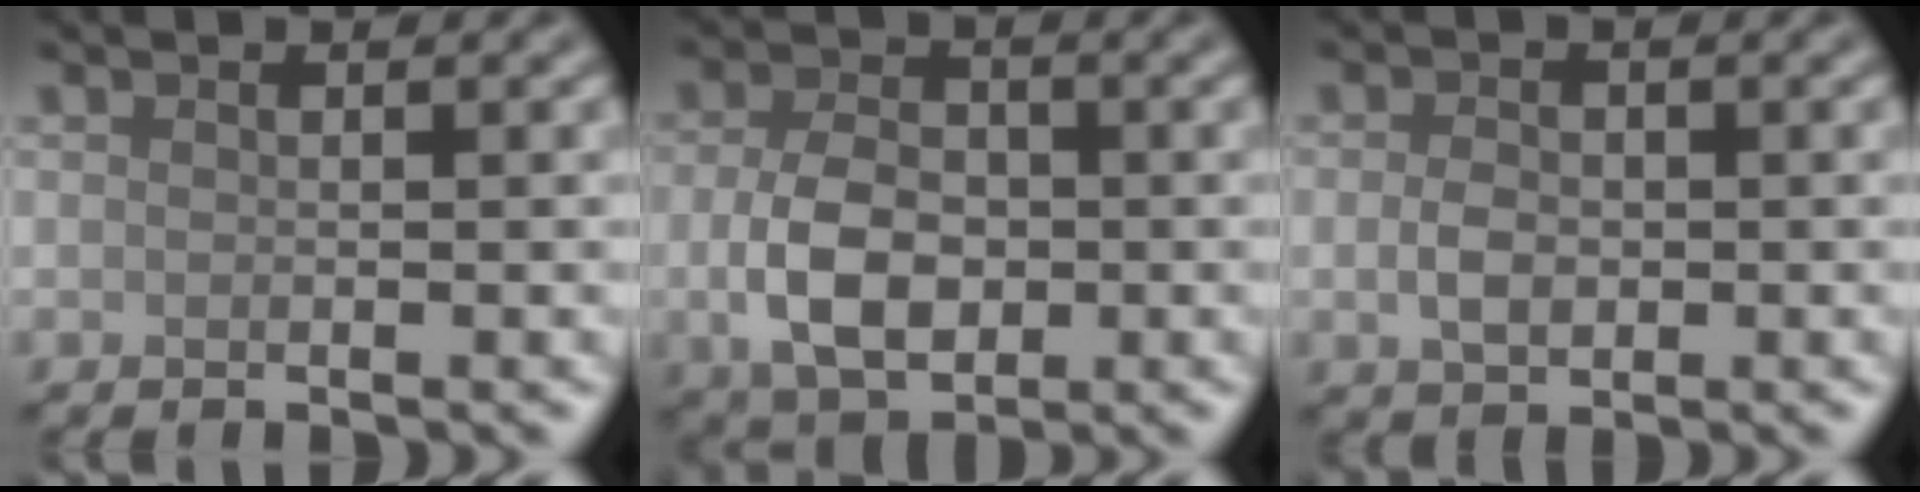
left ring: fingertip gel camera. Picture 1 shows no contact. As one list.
[{"total": 5.7, "force": [-0.8, 3.8, 4.1], "torque": [-0.091, -0.007, -0.016]}, {"total": 2.3, "force": [-0.3, 1.6, 1.6], "torque": [-0.033, -0.002, -0.006]}]